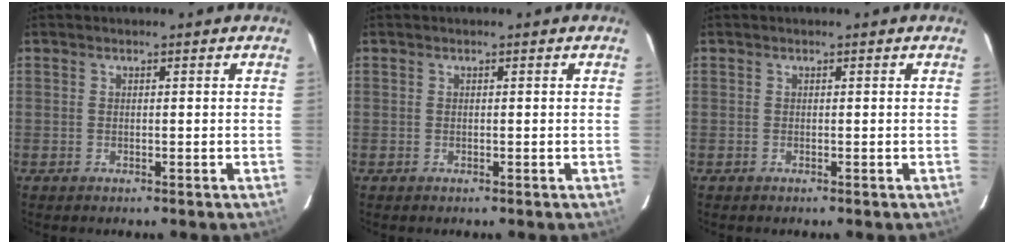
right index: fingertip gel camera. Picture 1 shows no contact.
{"total": 0.0}
{"total": 0.0}